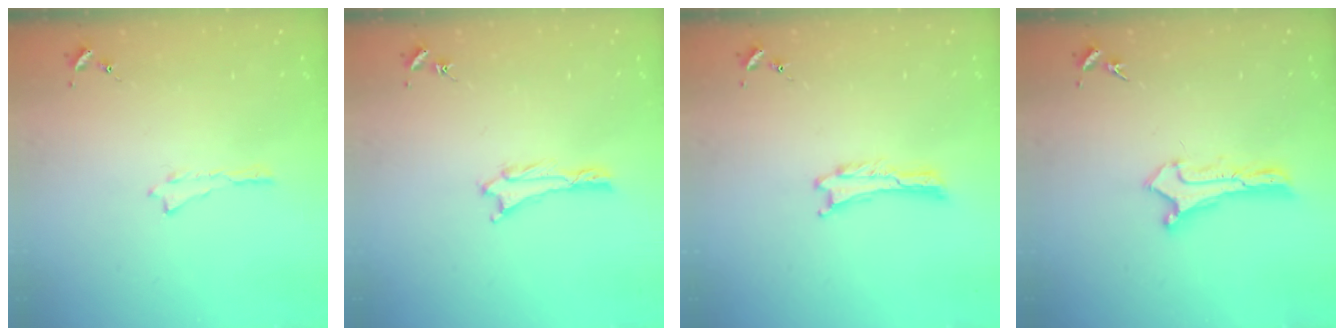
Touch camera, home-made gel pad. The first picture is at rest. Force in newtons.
{"total": 1.0, "press": 1.0, "slide": 0.2}
{"total": 0.0}
{"total": 0.8, "press": 0.8, "slide": 0.0}